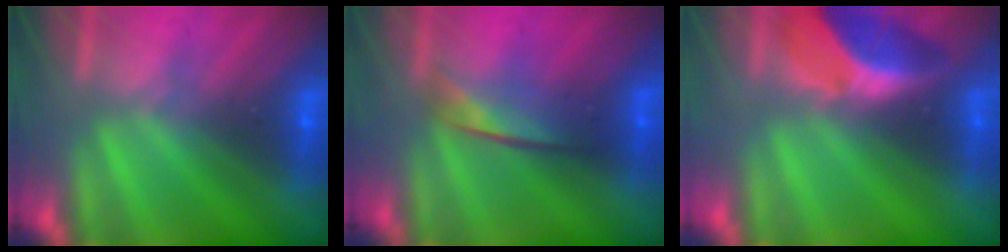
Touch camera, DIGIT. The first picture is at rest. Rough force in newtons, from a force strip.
{"total": 2.1}
{"total": 2.2}